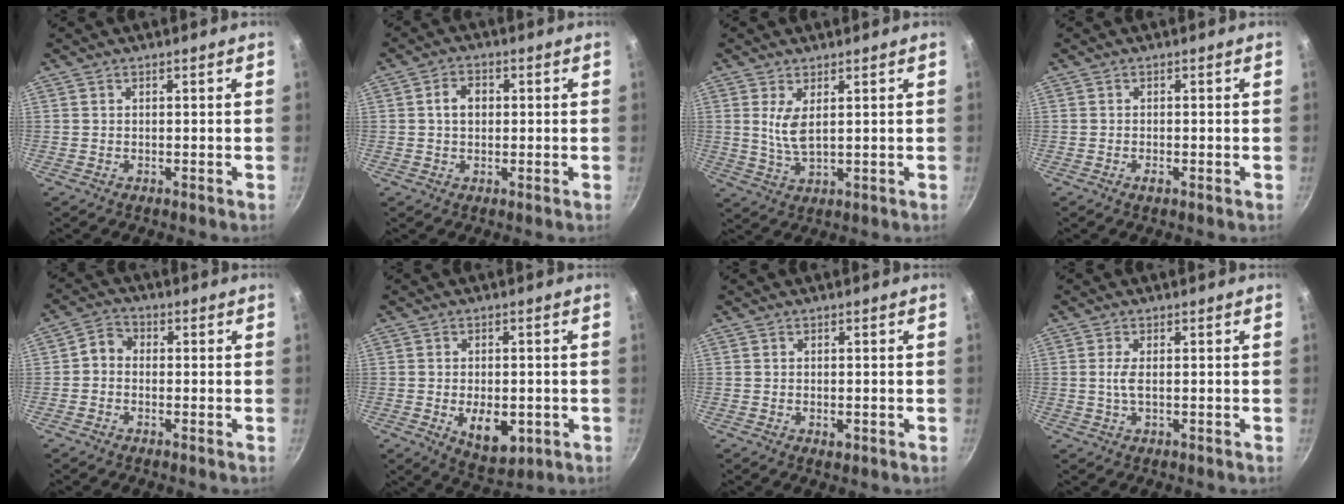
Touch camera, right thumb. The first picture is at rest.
{"total": 4.3, "force": [0.5, 3.2, 2.8], "torque": [-0.032, 0.010, 0.003]}
{"total": 5.1, "force": [1.5, 2.0, 4.4], "torque": [-0.085, -0.017, 0.035]}
{"total": 1.1, "force": [-0.6, 0.2, 0.9], "torque": [-0.020, 0.000, -0.012]}
{"total": 3.4, "force": [-0.7, 2.8, 1.8], "torque": [-0.027, 0.017, -0.029]}
{"total": 8.8, "force": [-2.2, 5.0, 6.9], "torque": [-0.081, -0.006, -0.017]}
{"total": 1.6, "force": [-0.6, 0.8, 1.2], "torque": [-0.018, -0.002, -0.007]}
{"total": 2.5, "force": [0.1, 0.9, 2.3], "torque": [-0.055, 0.000, 0.001]}